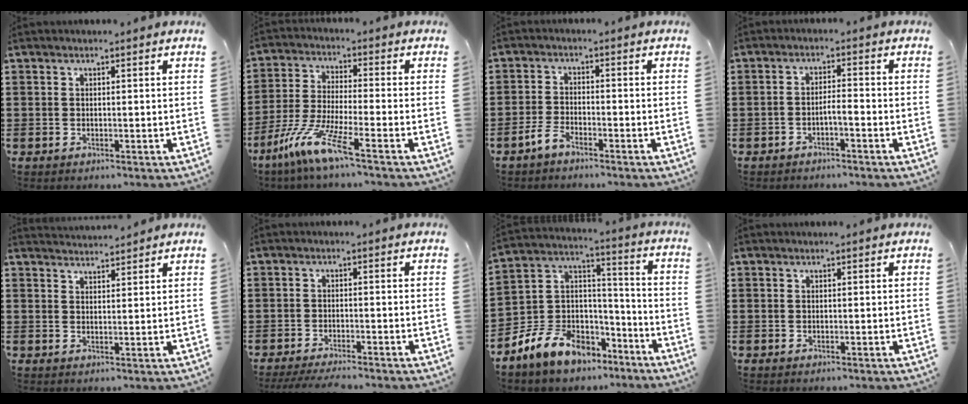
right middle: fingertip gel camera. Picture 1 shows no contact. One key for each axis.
{"total": 9.3, "fx": -6.3, "fy": 0.9, "fz": 6.7, "tx": -0.155, "ty": -0.014, "tz": -0.128}
{"total": 3.4, "fx": -2.7, "fy": 1.1, "fz": 1.7, "tx": -0.045, "ty": 0.005, "tz": -0.057}
{"total": 2.1, "fx": -1.7, "fy": 0.1, "fz": 1.2, "tx": -0.025, "ty": 0.003, "tz": -0.034}
{"total": 2.2, "fx": 2.2, "fy": 0.0, "fz": -0.1, "tx": -0.003, "ty": -0.001, "tz": 0.043}
{"total": 3.4, "fx": -3.3, "fy": 0.1, "fz": 1.0, "tx": -0.023, "ty": -0.004, "tz": -0.067}
{"total": 9.2, "fx": -6.7, "fy": 5.7, "fz": 2.6, "tx": -0.083, "ty": 0.010, "tz": -0.133}
{"total": 0.0}